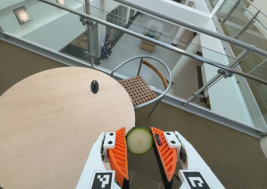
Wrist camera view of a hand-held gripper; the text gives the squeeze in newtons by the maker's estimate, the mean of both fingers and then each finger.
{"total": 7.5, "left": 7.4, "right": 7.6}